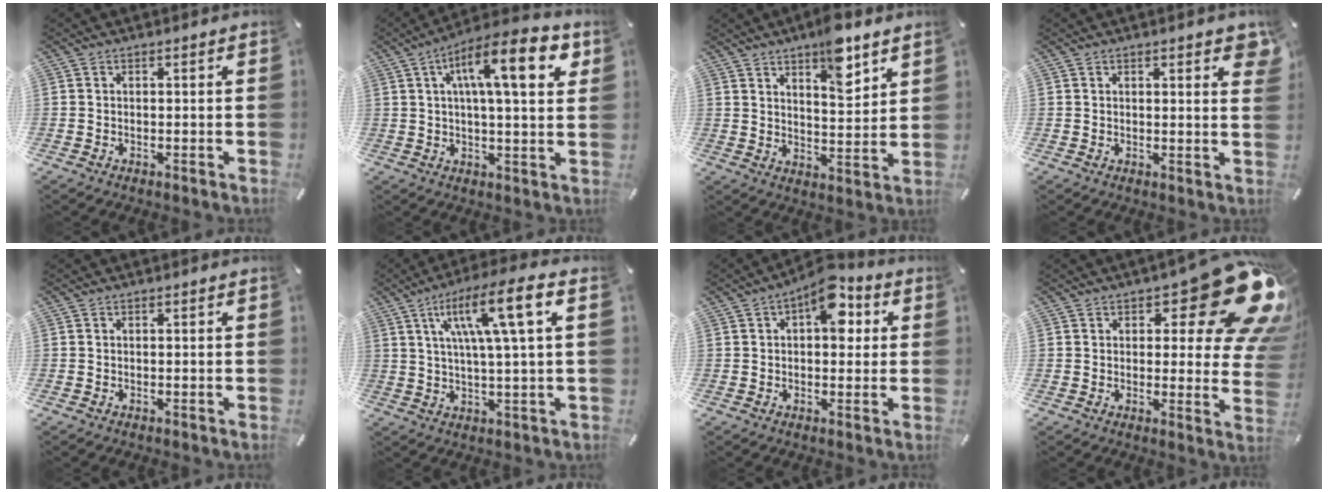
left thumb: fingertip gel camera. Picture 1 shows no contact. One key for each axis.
{"total": 16.2, "fx": 6.1, "fy": 4.4, "fz": 14.4, "tx": -0.233, "ty": -0.007, "tz": 0.091}
{"total": 9.9, "fx": 7.4, "fy": 3.4, "fz": 5.7, "tx": -0.068, "ty": -0.050, "tz": 0.123}
{"total": 3.0, "fx": 2.0, "fy": 0.8, "fz": 2.1, "tx": -0.023, "ty": -0.007, "tz": 0.030}
{"total": 0.0}
{"total": 13.8, "fx": 4.9, "fy": 1.9, "fz": 12.7, "tx": -0.228, "ty": -0.003, "tz": 0.075}
{"total": 9.8, "fx": 3.5, "fy": 5.3, "fz": 7.5, "tx": -0.090, "ty": -0.013, "tz": 0.055}
{"total": 19.2, "fx": 10.5, "fy": 7.1, "fz": 14.4, "tx": -0.170, "ty": -0.081, "tz": 0.173}